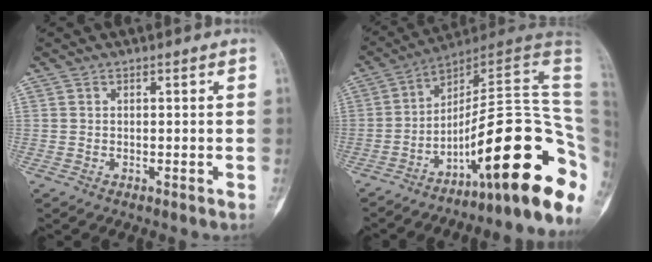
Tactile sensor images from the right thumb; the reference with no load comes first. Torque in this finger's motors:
{"motor_torque": [3.43, 1.58, 1.85, -0.92, 0.25]}